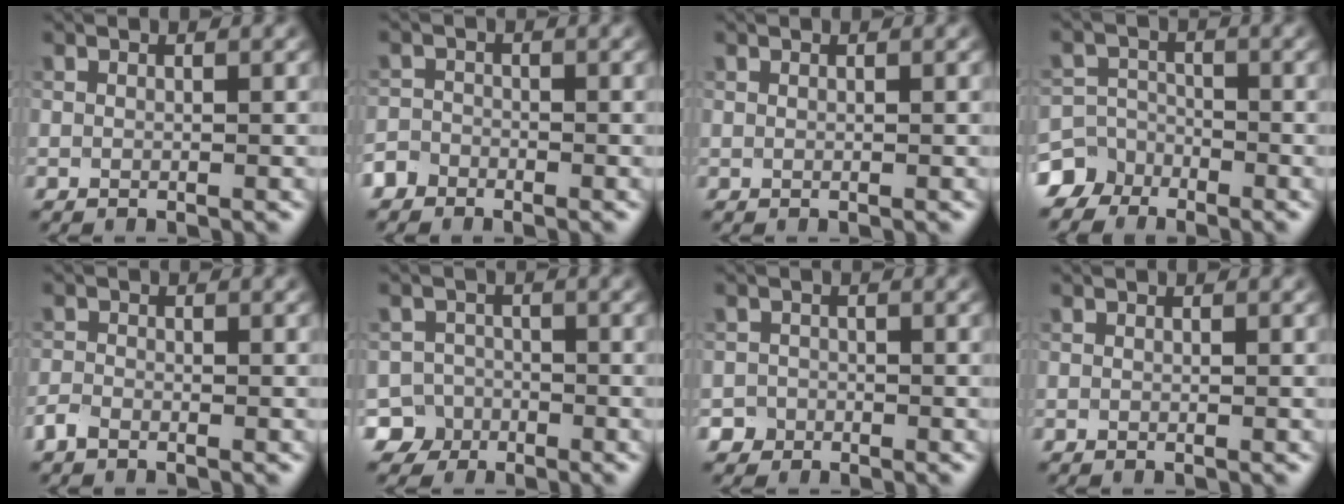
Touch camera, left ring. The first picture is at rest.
{"total": 2.0, "force": [-1.7, 1.2, 0.1], "torque": [-0.003, 0.003, -0.037]}
{"total": 0.0}
{"total": 5.9, "force": [-4.4, 3.9, 0.4], "torque": [0.011, -0.009, -0.090]}
{"total": 1.4, "force": [-1.2, 0.6, 0.5], "torque": [-0.011, 0.001, -0.030]}
{"total": 5.4, "force": [-3.6, 4.0, 0.1], "torque": [0.019, -0.007, -0.066]}
{"total": 2.2, "force": [-1.6, 1.5, -0.1], "torque": [0.016, 0.006, -0.026]}
{"total": 0.0}